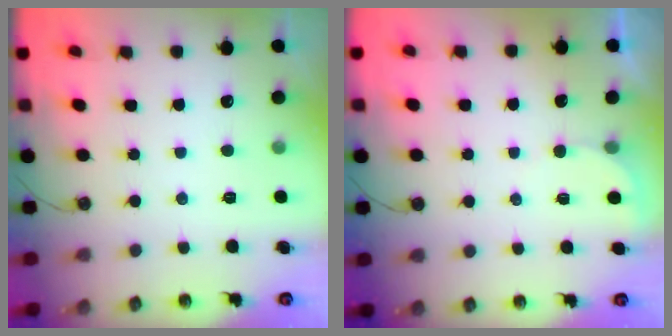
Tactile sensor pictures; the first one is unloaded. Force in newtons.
{"total": 1.6, "press": 1.6, "slide": 0.0}